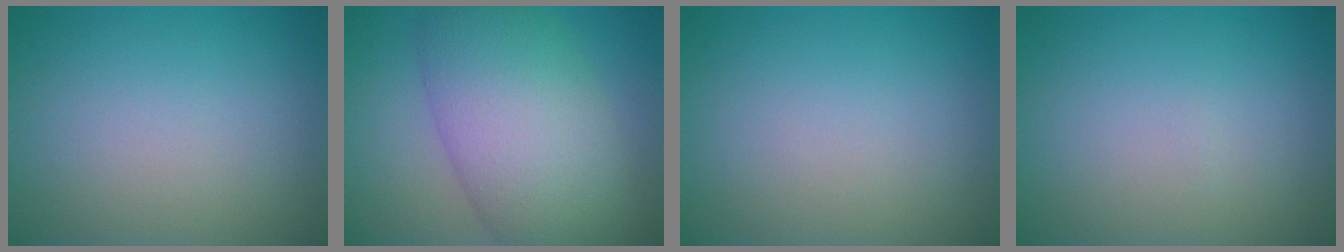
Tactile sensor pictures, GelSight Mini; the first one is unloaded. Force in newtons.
{"total": 10.4, "press": 10.4, "slide": 0.2}
{"total": 0.0}
{"total": 0.0}